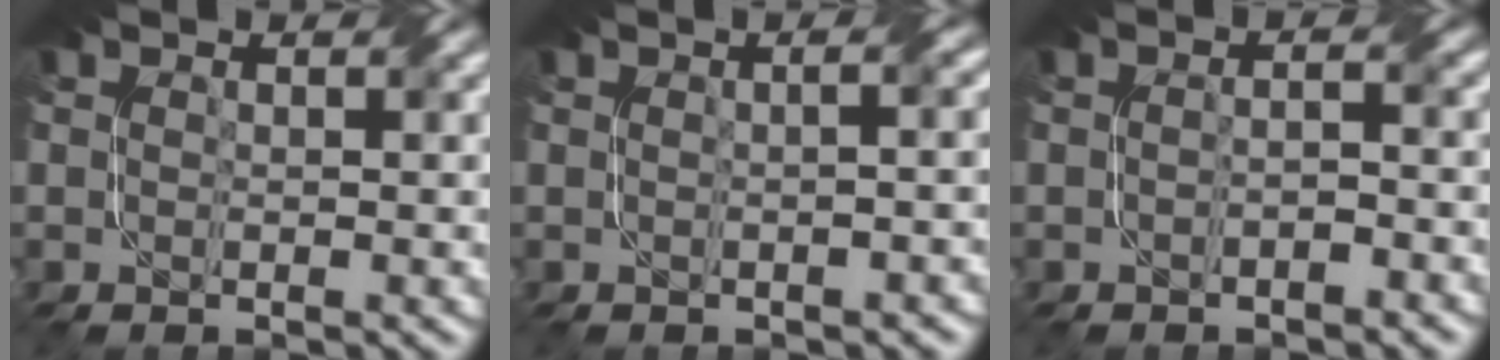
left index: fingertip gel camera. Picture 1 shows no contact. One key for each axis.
{"total": 4.3, "fx": 0.5, "fy": 2.2, "fz": 3.6, "tx": -0.015, "ty": 0.027, "tz": -0.012}
{"total": 1.4, "fx": -0.8, "fy": 0.2, "fz": 1.2, "tx": -0.022, "ty": 0.001, "tz": -0.018}